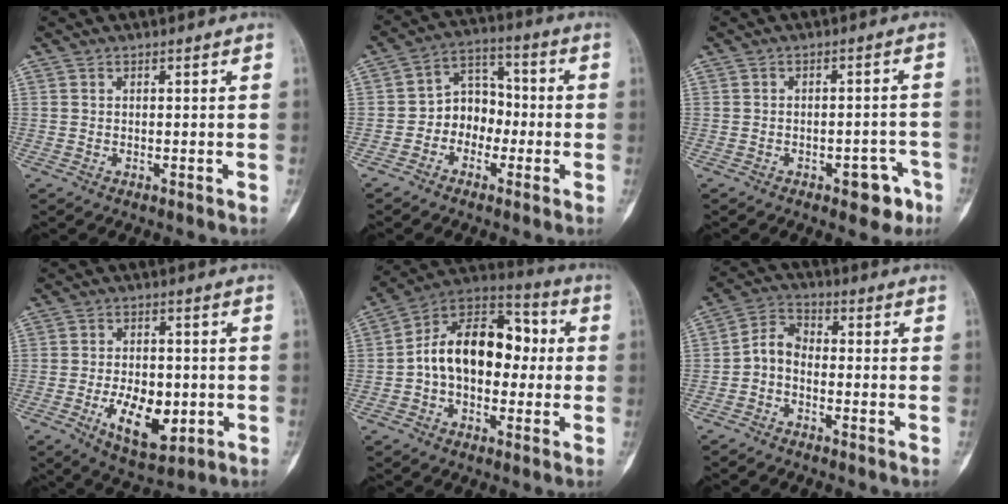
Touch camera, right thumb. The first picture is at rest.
{"total": 8.1, "force": [-2.0, 6.6, 4.3], "torque": [-0.027, 0.041, -0.051]}
{"total": 5.7, "force": [-3.2, 3.0, 3.6], "torque": [-0.017, 0.025, -0.037]}
{"total": 11.0, "force": [-2.9, 6.1, 8.7], "torque": [-0.114, -0.002, -0.037]}
{"total": 17.7, "force": [0.1, 11.7, 13.2], "torque": [-0.171, 0.048, -0.011]}
{"total": 5.2, "force": [-1.7, 3.6, 3.4], "torque": [-0.048, 0.023, -0.050]}